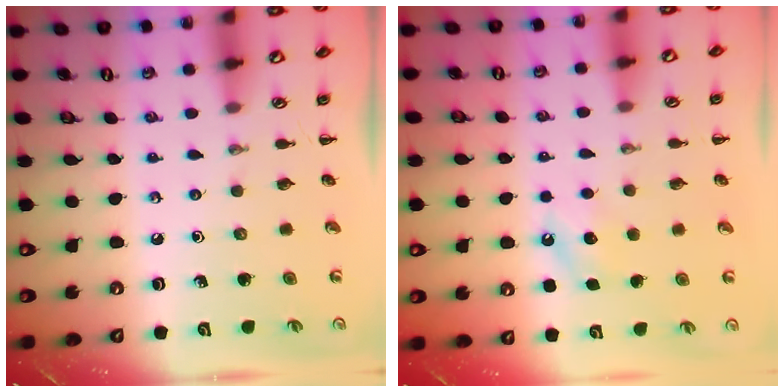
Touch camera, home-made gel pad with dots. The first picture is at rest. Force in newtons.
{"total": 6.9, "press": 6.7, "slide": 1.6}